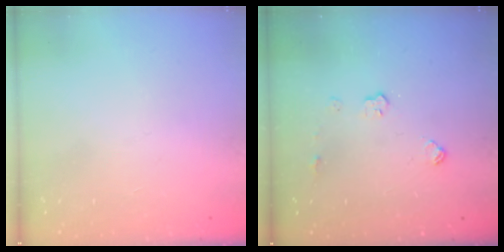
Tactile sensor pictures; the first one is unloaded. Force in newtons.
{"total": 6.4, "press": 6.4, "slide": 0.2}